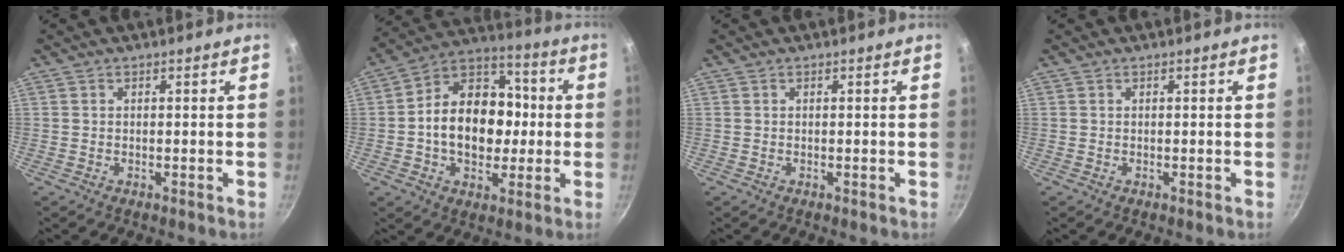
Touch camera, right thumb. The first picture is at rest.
{"total": 18.0, "force": [-0.9, 13.2, 12.2], "torque": [-0.154, 0.036, -0.029]}
{"total": 0.0}
{"total": 0.0}